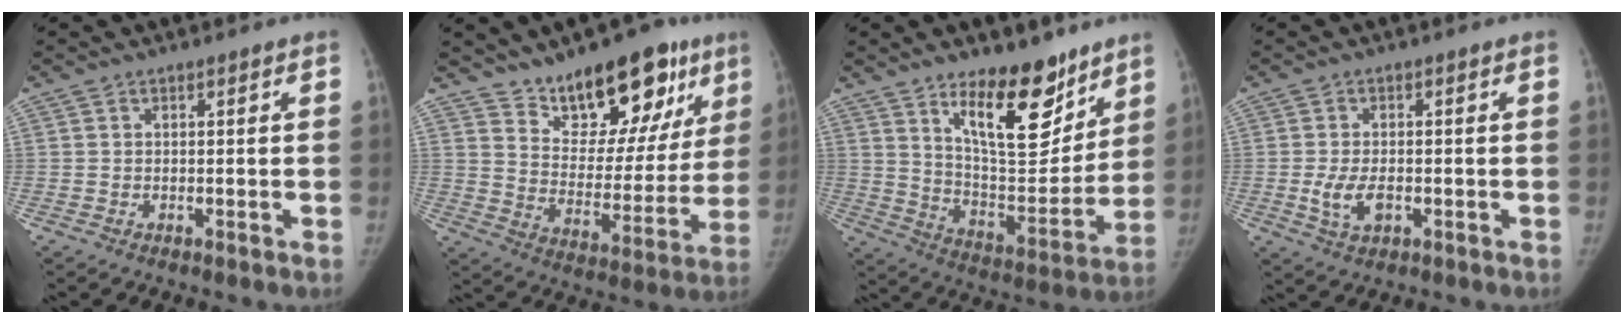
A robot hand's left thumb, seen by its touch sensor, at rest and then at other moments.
{"total": 20.5, "force": [13.5, 9.7, 12.1], "torque": [-0.115, -0.068, 0.207]}
{"total": 18.6, "force": [11.9, 7.7, 12.1], "torque": [-0.130, -0.100, 0.200]}
{"total": 5.1, "force": [-1.1, 2.8, 4.1], "torque": [-0.084, -0.001, -0.017]}